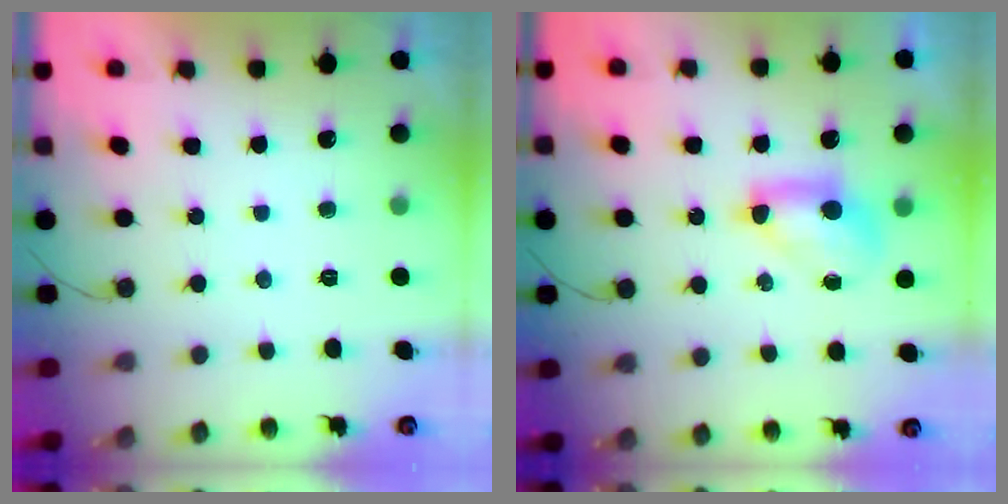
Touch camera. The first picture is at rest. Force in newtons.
{"total": 7.5, "press": 7.4, "slide": 1.1}